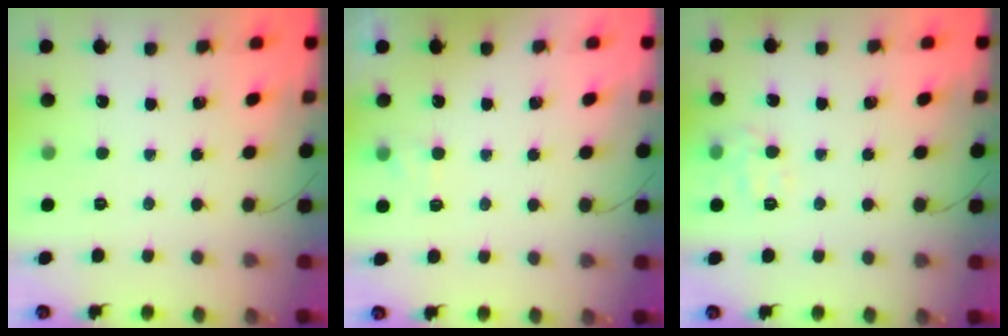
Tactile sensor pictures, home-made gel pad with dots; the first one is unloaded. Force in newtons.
{"total": 2.6, "press": 2.4, "slide": 1.2}
{"total": 8.5, "press": 8.4, "slide": 1.2}